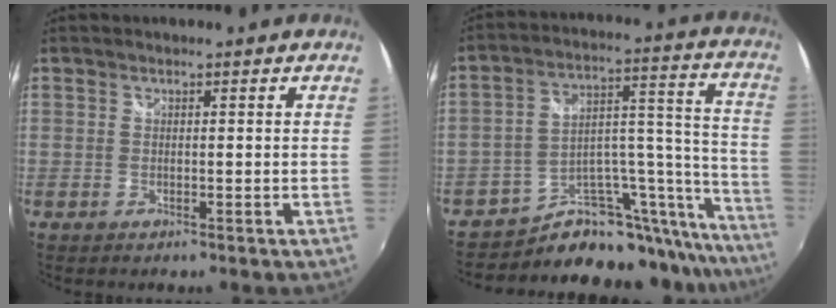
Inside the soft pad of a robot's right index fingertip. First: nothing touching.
{"total": 17.0, "force": [-14.6, 6.7, 5.4], "torque": [-0.044, 0.077, -0.222]}